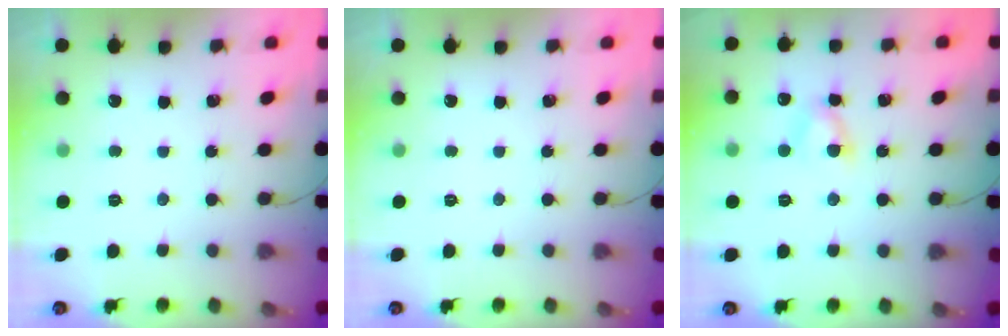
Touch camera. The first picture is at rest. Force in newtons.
{"total": 0.0}
{"total": 4.7, "press": 4.6, "slide": 0.5}